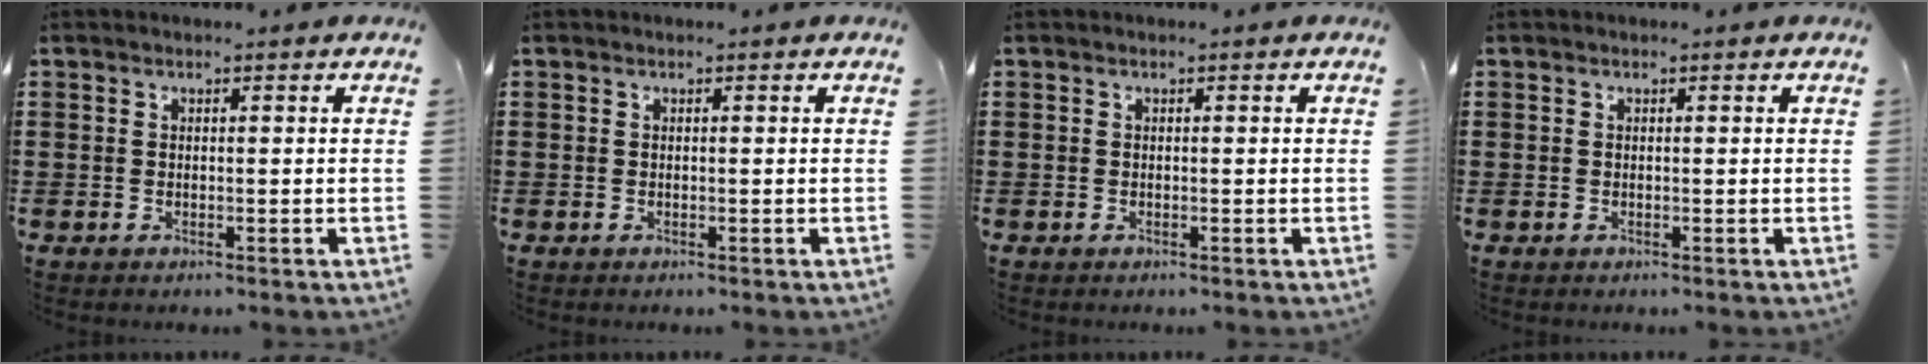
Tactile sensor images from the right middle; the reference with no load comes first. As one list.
[{"total": 0.0}, {"total": 0.0}, {"total": 0.0}]